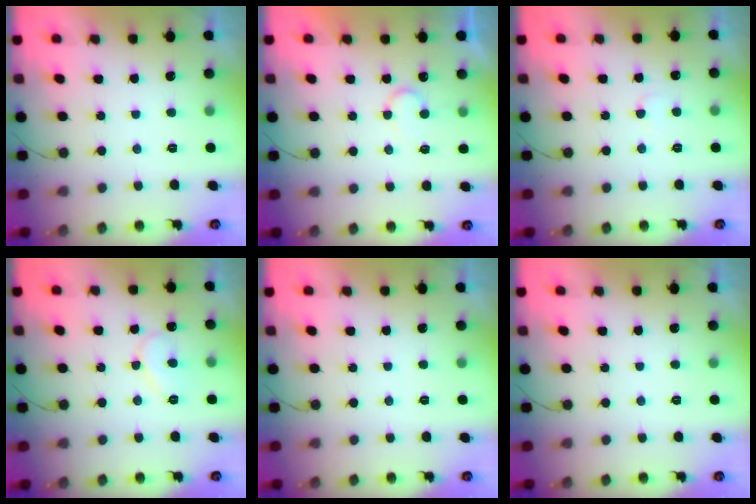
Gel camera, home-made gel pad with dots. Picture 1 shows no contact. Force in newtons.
{"total": 5.4, "press": 5.4, "slide": 0.3}
{"total": 2.7, "press": 2.7, "slide": 0.2}
{"total": 7.5, "press": 7.4, "slide": 0.7}
{"total": 0.0}
{"total": 0.0}